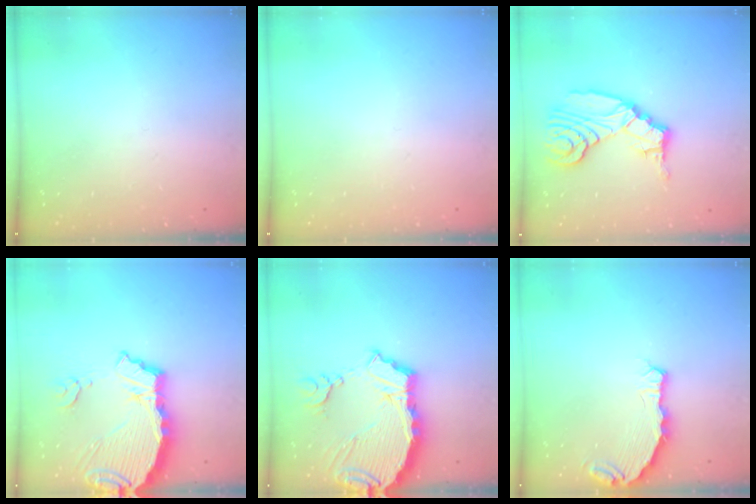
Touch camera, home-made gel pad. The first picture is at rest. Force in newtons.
{"total": 0.0}
{"total": 13.4, "press": 13.3, "slide": 1.3}
{"total": 10.3, "press": 10.3, "slide": 1.1}
{"total": 13.2, "press": 13.1, "slide": 1.6}
{"total": 6.8, "press": 5.1, "slide": 4.4}